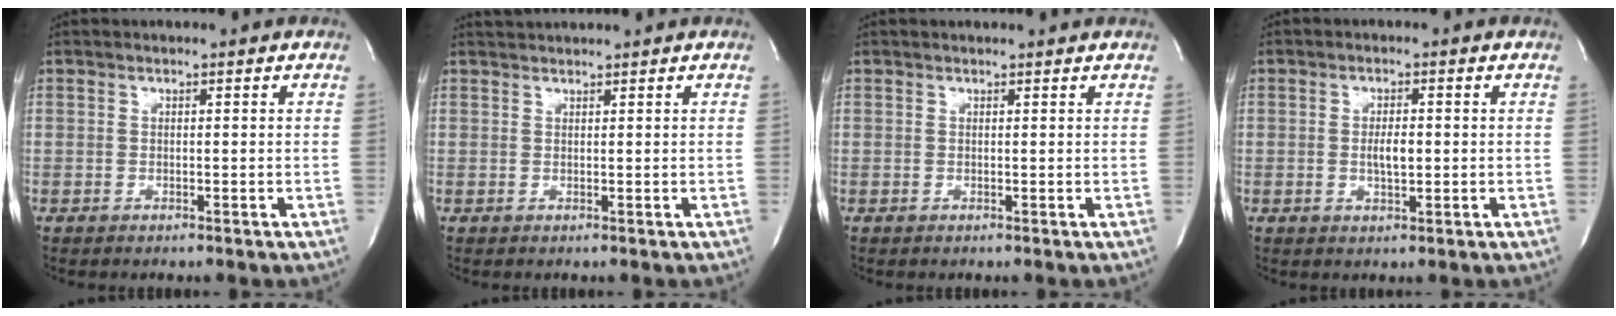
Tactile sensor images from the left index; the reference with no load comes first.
{"total": 2.0, "force": [1.9, -0.5, 0.0], "torque": [-0.001, 0.015, 0.042]}
{"total": 2.1, "force": [2.1, 0.1, 0.5], "torque": [-0.011, 0.010, 0.022]}
{"total": 3.1, "force": [-0.1, 1.0, 3.0], "torque": [-0.053, 0.000, 0.001]}